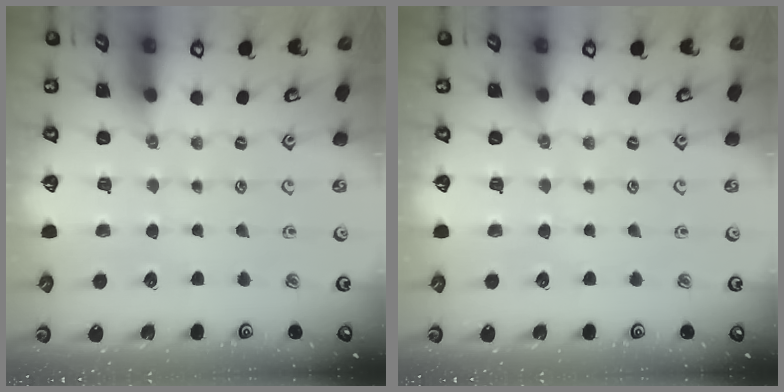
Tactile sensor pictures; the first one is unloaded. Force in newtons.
{"total": 0.0}